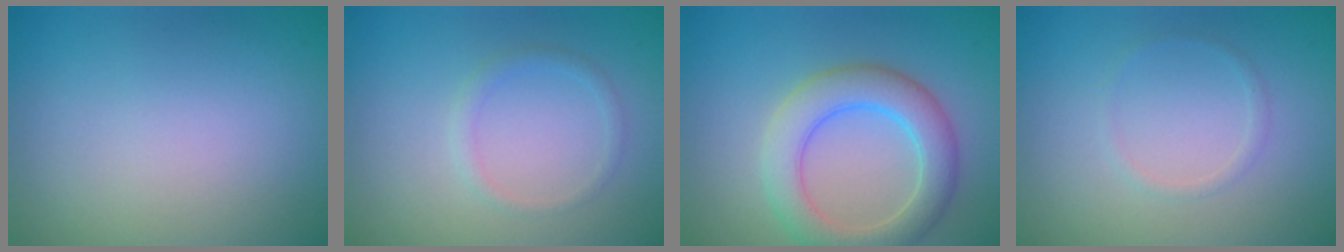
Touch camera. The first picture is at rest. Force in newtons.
{"total": 1.3, "press": 1.3, "slide": 0.2}
{"total": 5.4, "press": 5.4, "slide": 0.3}
{"total": 0.9, "press": 0.9, "slide": 0.1}